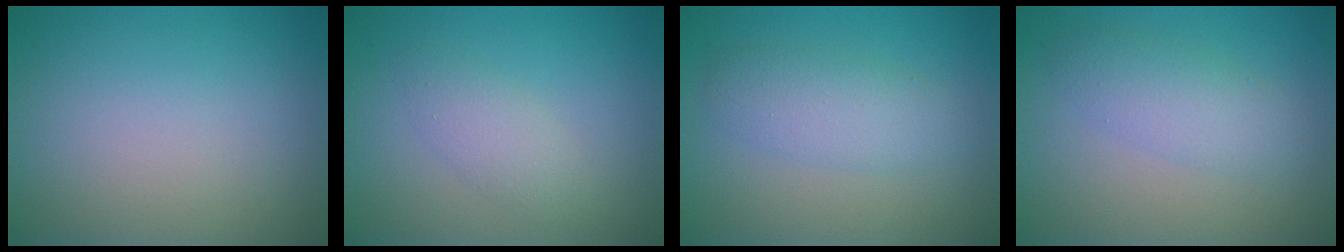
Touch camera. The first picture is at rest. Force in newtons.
{"total": 2.2, "press": 2.2, "slide": 0.0}
{"total": 3.3, "press": 3.3, "slide": 0.1}
{"total": 2.9, "press": 2.9, "slide": 0.1}